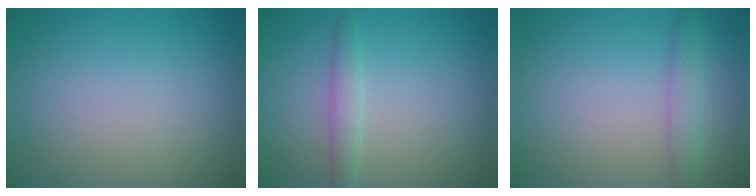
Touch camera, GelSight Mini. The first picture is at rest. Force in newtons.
{"total": 1.6, "press": 1.6, "slide": 0.0}
{"total": 2.2, "press": 2.2, "slide": 0.1}